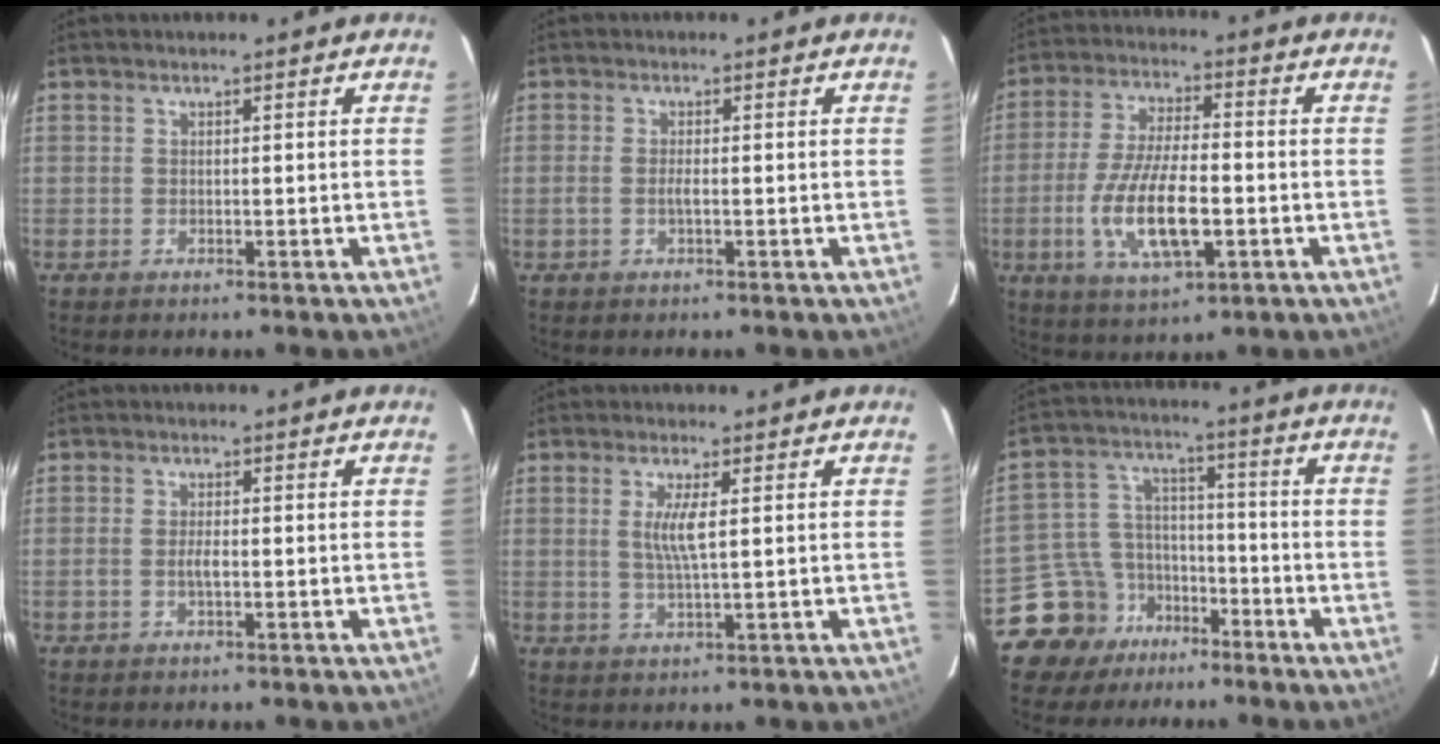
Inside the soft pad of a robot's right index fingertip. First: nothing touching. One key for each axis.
{"total": 1.7, "fx": -0.5, "fy": 0.3, "fz": 1.6, "tx": -0.034, "ty": -0.001, "tz": -0.010}
{"total": 13.6, "fx": -3.6, "fy": 4.8, "fz": 12.2, "tx": -0.250, "ty": -0.013, "tz": -0.061}
{"total": 2.2, "fx": -0.6, "fy": 0.8, "fz": 2.0, "tx": -0.042, "ty": 0.000, "tz": -0.011}
{"total": 4.3, "fx": 0.8, "fy": 0.3, "fz": 4.2, "tx": -0.082, "ty": -0.006, "tz": 0.015}
{"total": 10.5, "fx": -7.4, "fy": 7.4, "fz": 1.1, "tx": -0.047, "ty": 0.049, "tz": -0.123}